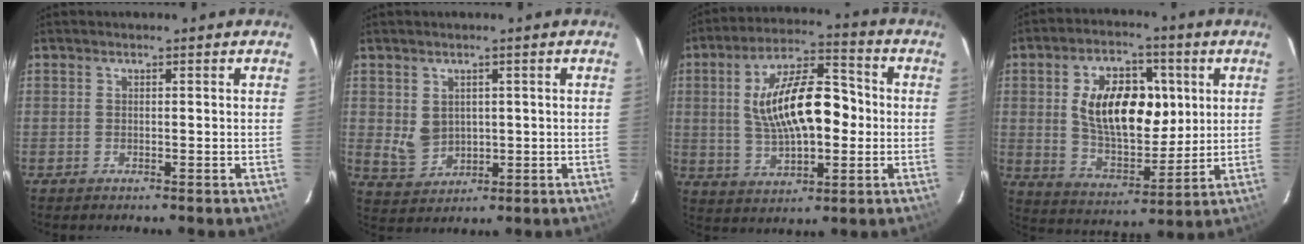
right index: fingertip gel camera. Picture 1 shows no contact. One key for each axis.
{"total": 5.1, "fx": 1.0, "fy": 4.3, "fz": 2.5, "tx": -0.047, "ty": -0.001, "tz": 0.038}
{"total": 15.9, "fx": 0.4, "fy": 7.1, "fz": 14.3, "tx": -0.260, "ty": 0.017, "tz": 0.010}
{"total": 16.5, "fx": 3.2, "fy": 9.4, "fz": 13.1, "tx": -0.229, "ty": 0.016, "tz": 0.064}